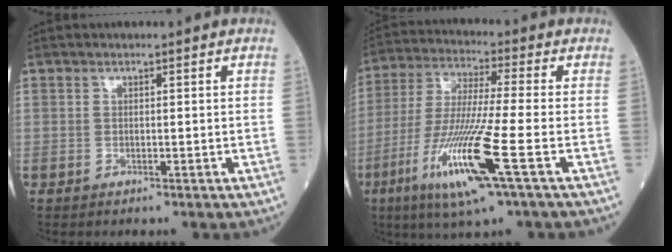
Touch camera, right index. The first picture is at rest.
{"total": 14.9, "force": [-5.8, -0.1, 13.7], "torque": [-0.286, -0.027, -0.112]}